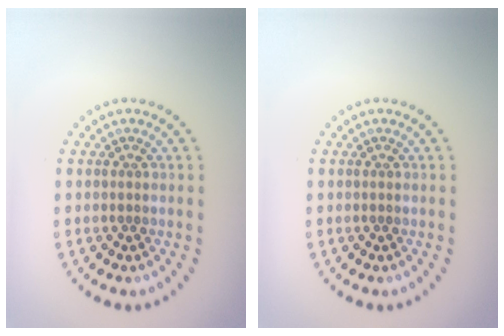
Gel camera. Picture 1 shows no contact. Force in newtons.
{"total": 0.0}